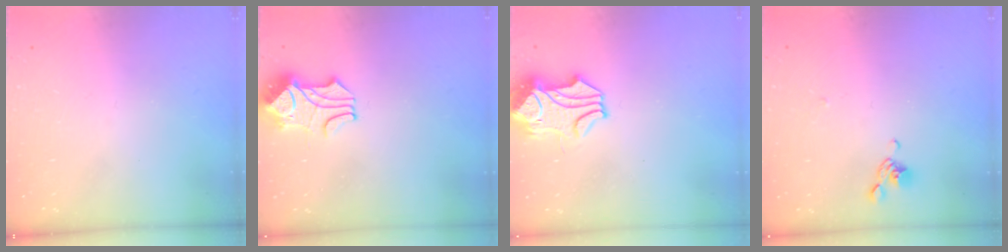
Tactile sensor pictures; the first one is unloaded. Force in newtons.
{"total": 1.9, "press": 1.5, "slide": 1.1}
{"total": 1.6, "press": 0.8, "slide": 1.3}
{"total": 5.7, "press": 5.6, "slide": 0.6}